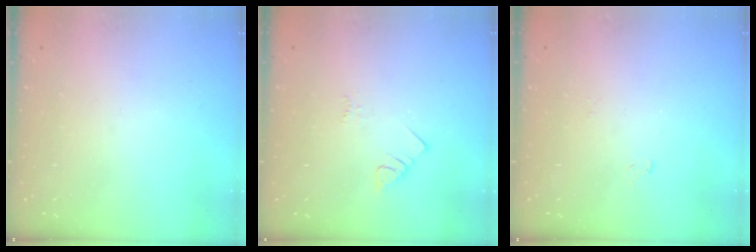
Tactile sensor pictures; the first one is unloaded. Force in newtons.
{"total": 2.0, "press": 2.0, "slide": 0.4}
{"total": 4.1, "press": 4.1, "slide": 0.4}